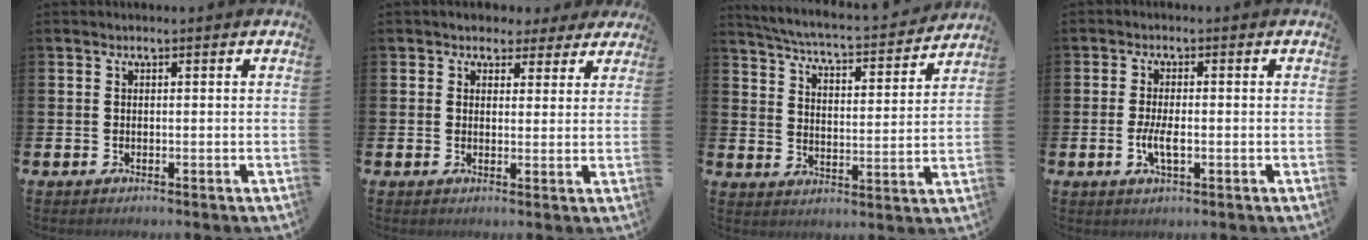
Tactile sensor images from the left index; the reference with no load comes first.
{"total": 3.4, "force": [2.7, 2.1, 0.2], "torque": [-0.004, -0.012, 0.043]}
{"total": 5.1, "force": [4.9, 0.3, 1.6], "torque": [-0.058, -0.043, 0.077]}
{"total": 3.4, "force": [-0.7, 1.2, 3.1], "torque": [-0.060, -0.002, -0.015]}